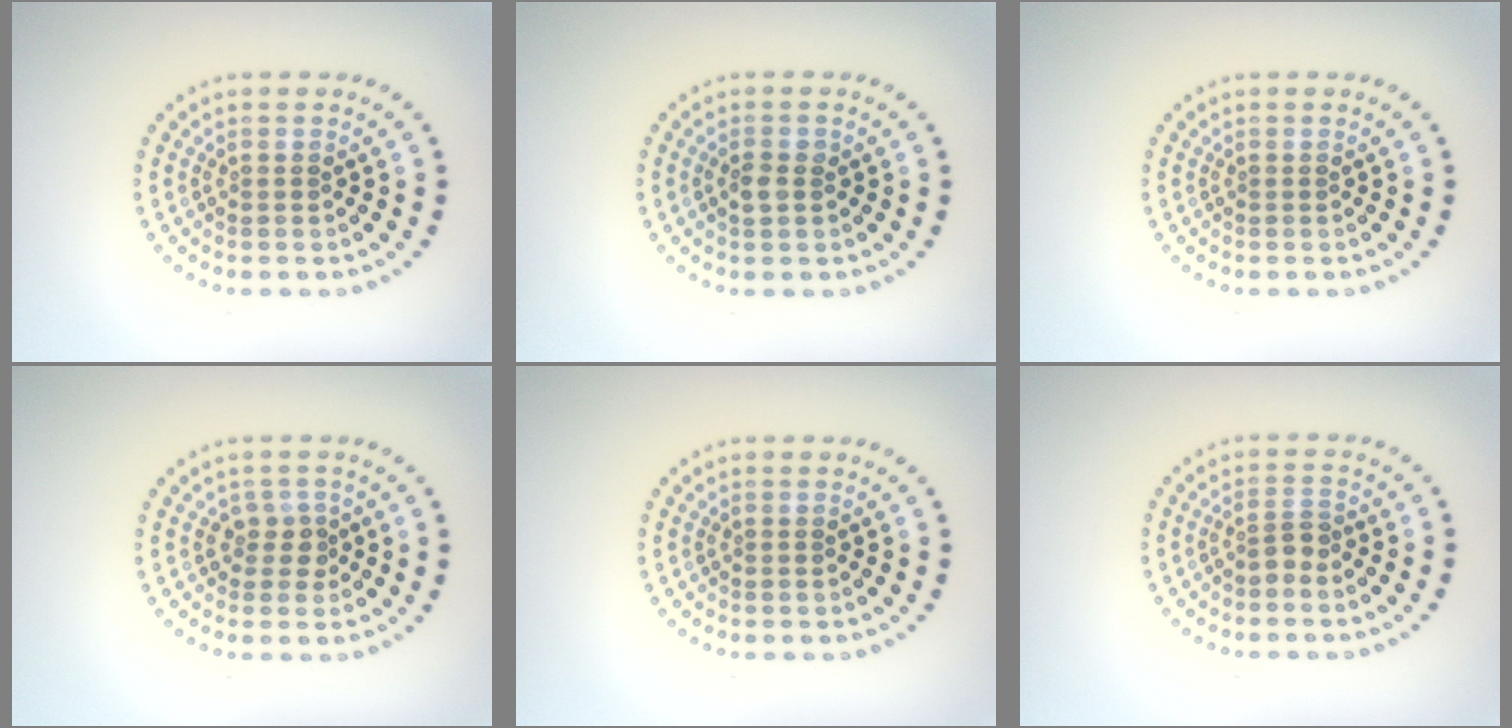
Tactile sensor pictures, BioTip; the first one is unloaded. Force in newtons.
{"total": 1.4, "press": 1.4, "slide": 0.1}
{"total": 0.0}
{"total": 1.7, "press": 1.3, "slide": 1.1}
{"total": 0.0}
{"total": 1.7, "press": 1.3, "slide": 1.0}